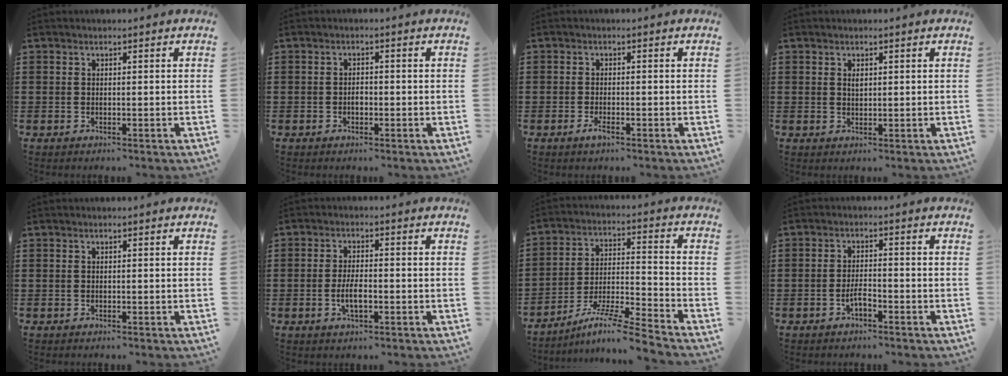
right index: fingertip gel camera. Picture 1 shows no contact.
{"total": 1.4, "force": [-0.4, 0.7, 1.1], "torque": [-0.023, -0.001, -0.007]}
{"total": 1.6, "force": [-0.9, 0.3, 1.3], "torque": [-0.037, -0.010, -0.020]}
{"total": 1.0, "force": [0.4, 0.5, 0.8], "torque": [-0.017, 0.002, 0.007]}
{"total": 0.0}
{"total": 4.1, "force": [-1.2, 1.4, 3.6], "torque": [-0.076, -0.001, -0.024]}
{"total": 9.2, "force": [-7.7, -0.2, 4.9], "torque": [-0.091, 0.001, -0.153]}
{"total": 2.7, "force": [-1.6, 0.7, 2.1], "torque": [-0.046, 0.001, -0.031]}